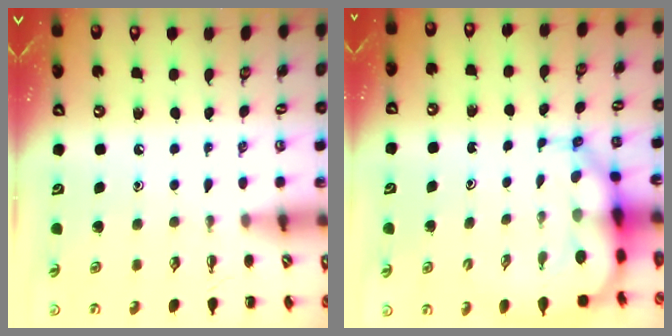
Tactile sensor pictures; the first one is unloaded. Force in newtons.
{"total": 7.4, "press": 7.0, "slide": 2.2}